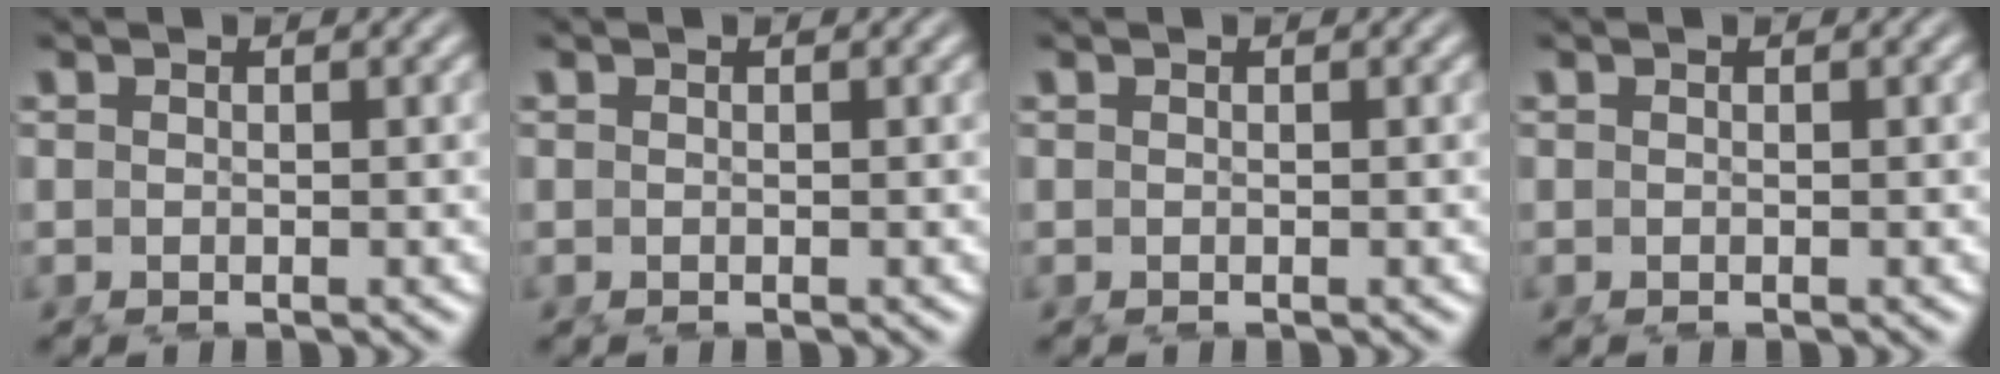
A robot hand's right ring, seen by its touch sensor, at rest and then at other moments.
{"total": 0.0}
{"total": 0.0}
{"total": 0.0}